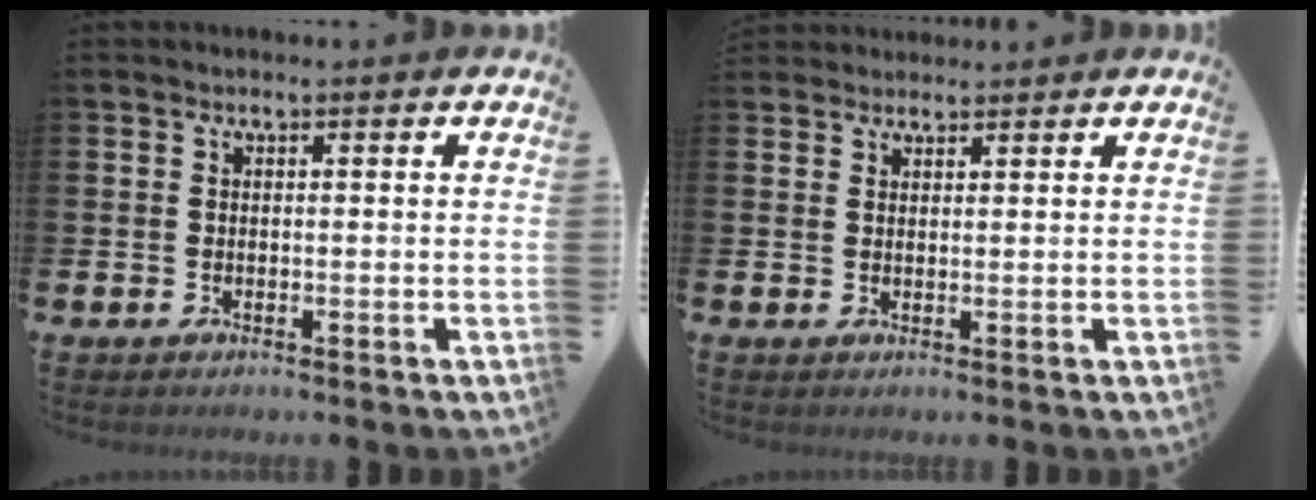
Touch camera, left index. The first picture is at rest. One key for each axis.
{"total": 2.1, "fx": 2.0, "fy": 0.6, "fz": -0.1, "tx": 0.011, "ty": -0.008, "tz": 0.035}